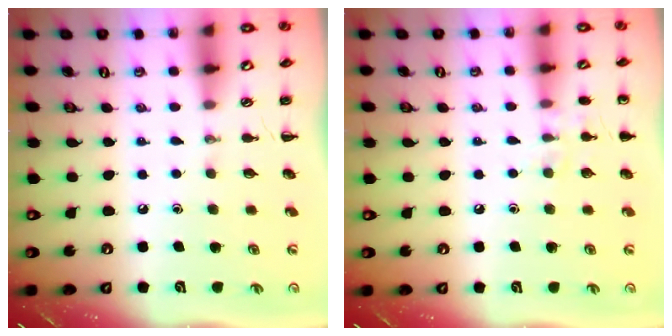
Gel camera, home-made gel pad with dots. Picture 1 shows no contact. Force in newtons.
{"total": 6.5, "press": 6.2, "slide": 2.1}